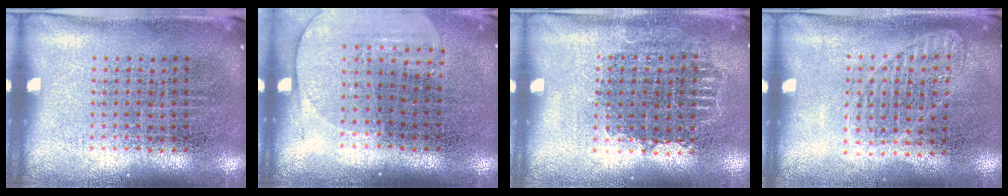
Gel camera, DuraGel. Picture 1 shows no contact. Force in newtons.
{"total": 1.5, "press": 1.4, "slide": 0.6}
{"total": 0.9, "press": 0.8, "slide": 0.2}
{"total": 1.2, "press": 1.1, "slide": 0.3}